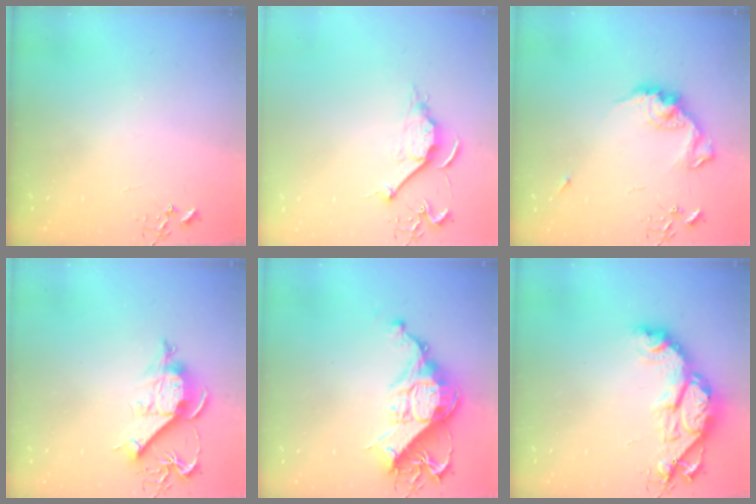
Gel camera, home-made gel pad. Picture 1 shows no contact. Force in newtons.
{"total": 8.4, "press": 8.4, "slide": 0.6}
{"total": 13.1, "press": 13.1, "slide": 0.3}
{"total": 10.4, "press": 10.3, "slide": 0.8}
{"total": 15.9, "press": 15.8, "slide": 1.5}
{"total": 17.0, "press": 16.9, "slide": 1.5}